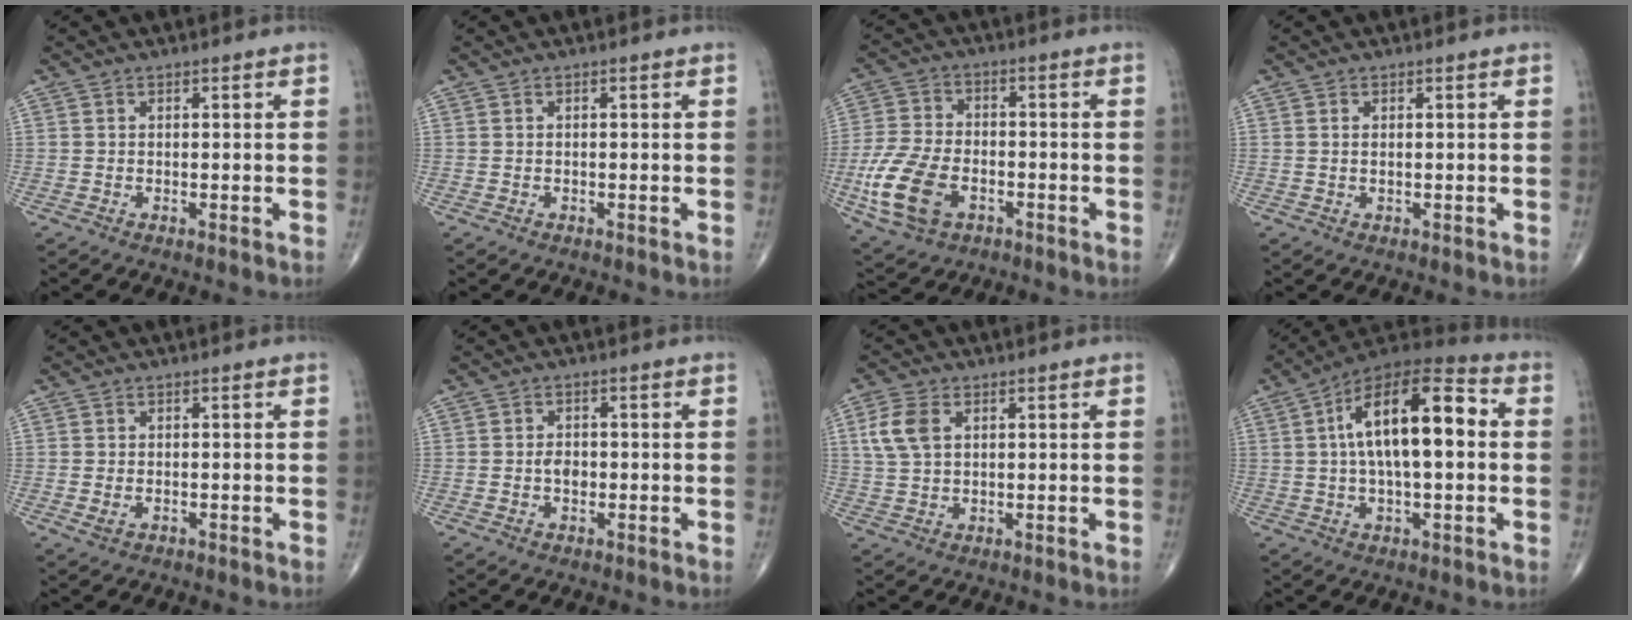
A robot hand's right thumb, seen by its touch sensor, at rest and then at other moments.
{"total": 0.0}
{"total": 13.2, "force": [-4.6, 8.2, 9.3], "torque": [-0.193, 0.008, -0.087]}
{"total": 0.5, "force": [0.2, 0.2, 0.5], "torque": [-0.012, 0.000, 0.005]}
{"total": 1.5, "force": [-0.4, 1.0, 1.0], "torque": [-0.022, -0.004, -0.007]}
{"total": 2.4, "force": [-0.5, 1.7, 1.7], "torque": [-0.019, 0.004, -0.010]}
{"total": 6.3, "force": [1.9, 3.9, 4.4], "torque": [-0.096, 0.004, 0.040]}
{"total": 18.0, "force": [2.2, 7.4, 16.2], "torque": [-0.259, 0.035, 0.028]}